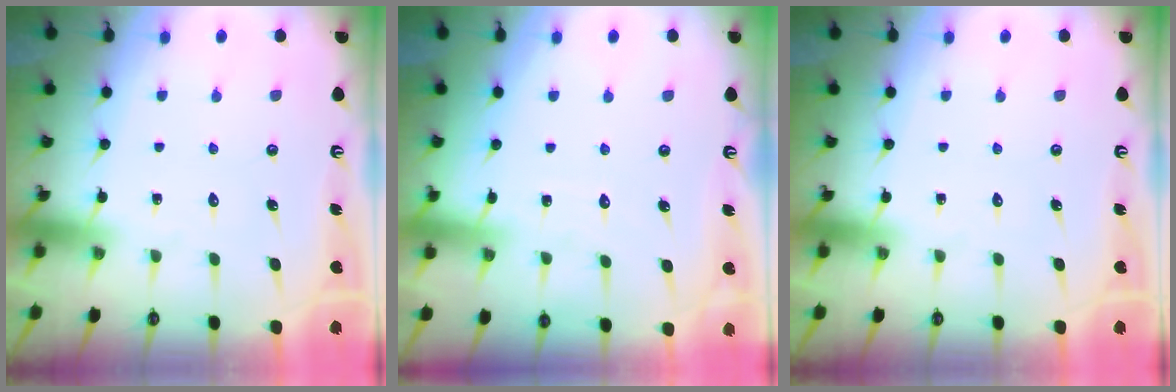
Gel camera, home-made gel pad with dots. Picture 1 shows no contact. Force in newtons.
{"total": 2.8, "press": 2.8, "slide": 0.3}
{"total": 0.0}